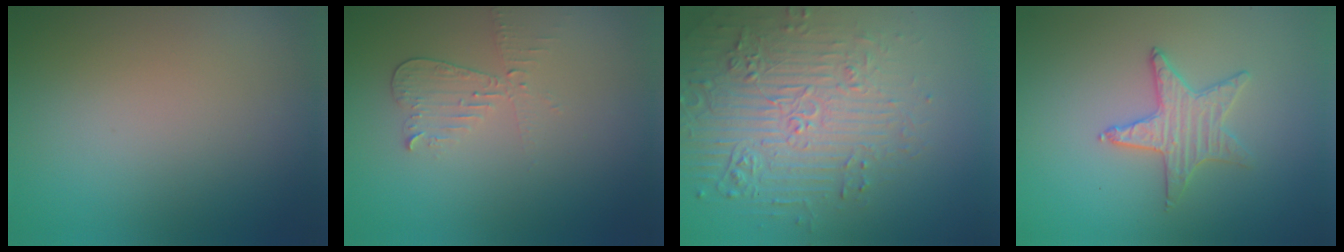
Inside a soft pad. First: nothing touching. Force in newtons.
{"total": 2.2, "press": 2.2, "slide": 0.2}
{"total": 6.4, "press": 5.1, "slide": 4.0}
{"total": 1.9, "press": 1.9, "slide": 0.2}